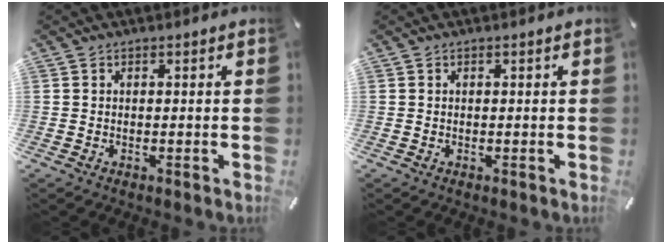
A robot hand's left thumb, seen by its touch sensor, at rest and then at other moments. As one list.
[{"total": 0.0}]